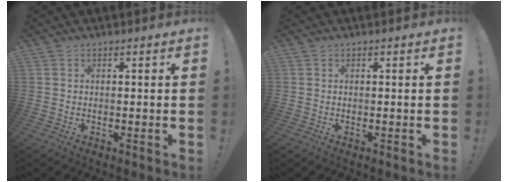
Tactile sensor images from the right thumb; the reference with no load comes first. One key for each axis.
{"total": 0.0}